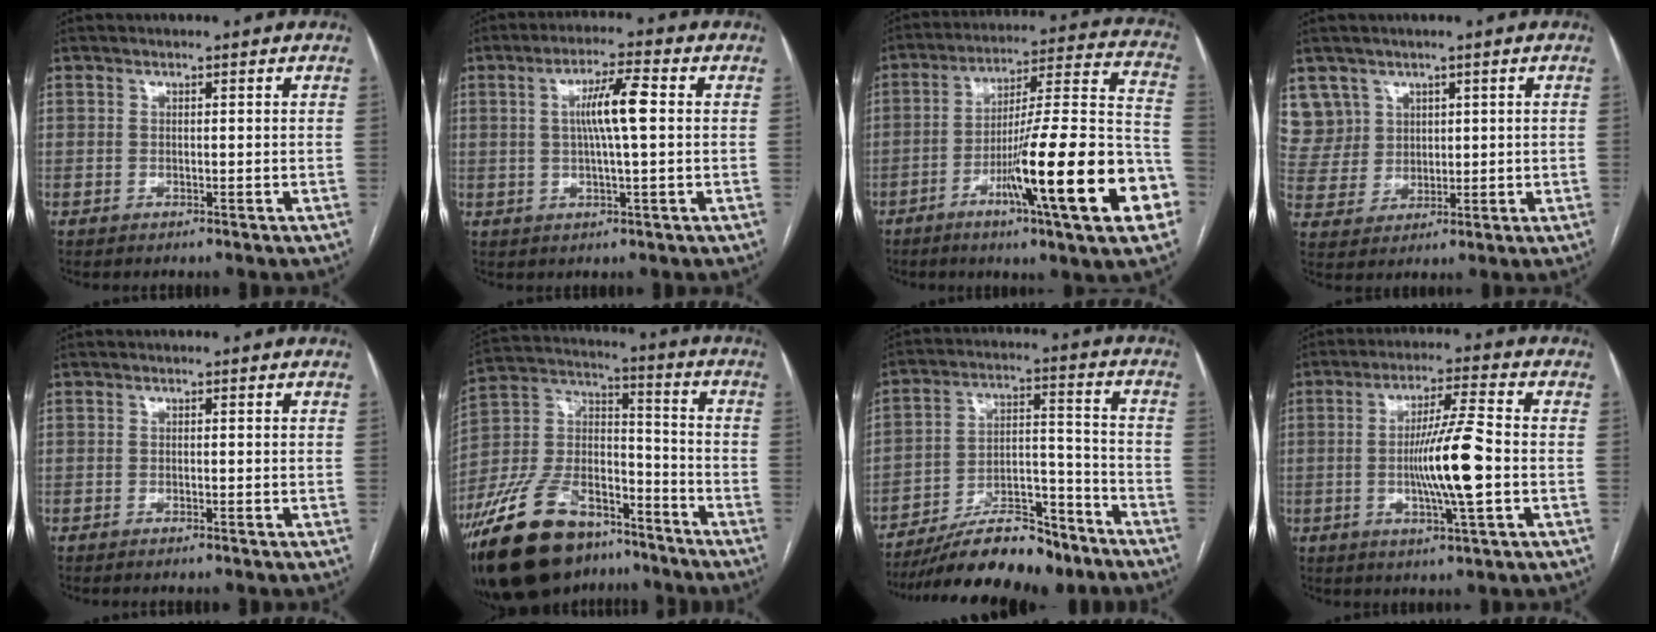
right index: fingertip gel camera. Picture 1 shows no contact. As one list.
[{"total": 6.8, "force": [0.9, 0.2, 6.8], "torque": [-0.123, 0.006, 0.014]}, {"total": 23.9, "force": [-9.1, 0.9, 22.0], "torque": [-0.283, -0.008, -0.143]}, {"total": 7.7, "force": [4.3, 6.4, 0.0], "torque": [-0.003, 0.018, 0.099]}, {"total": 0.8, "force": [-0.8, 0.0, 0.4], "torque": [-0.012, -0.002, -0.011]}, {"total": 22.4, "force": [-15.8, 10.7, 11.7], "torque": [-0.275, 0.018, -0.277]}, {"total": 16.4, "force": [-13.6, 4.1, 8.1], "torque": [-0.140, 0.019, -0.232]}, {"total": 10.5, "force": [-1.5, 0.1, 10.4], "torque": [-0.188, -0.004, -0.031]}]